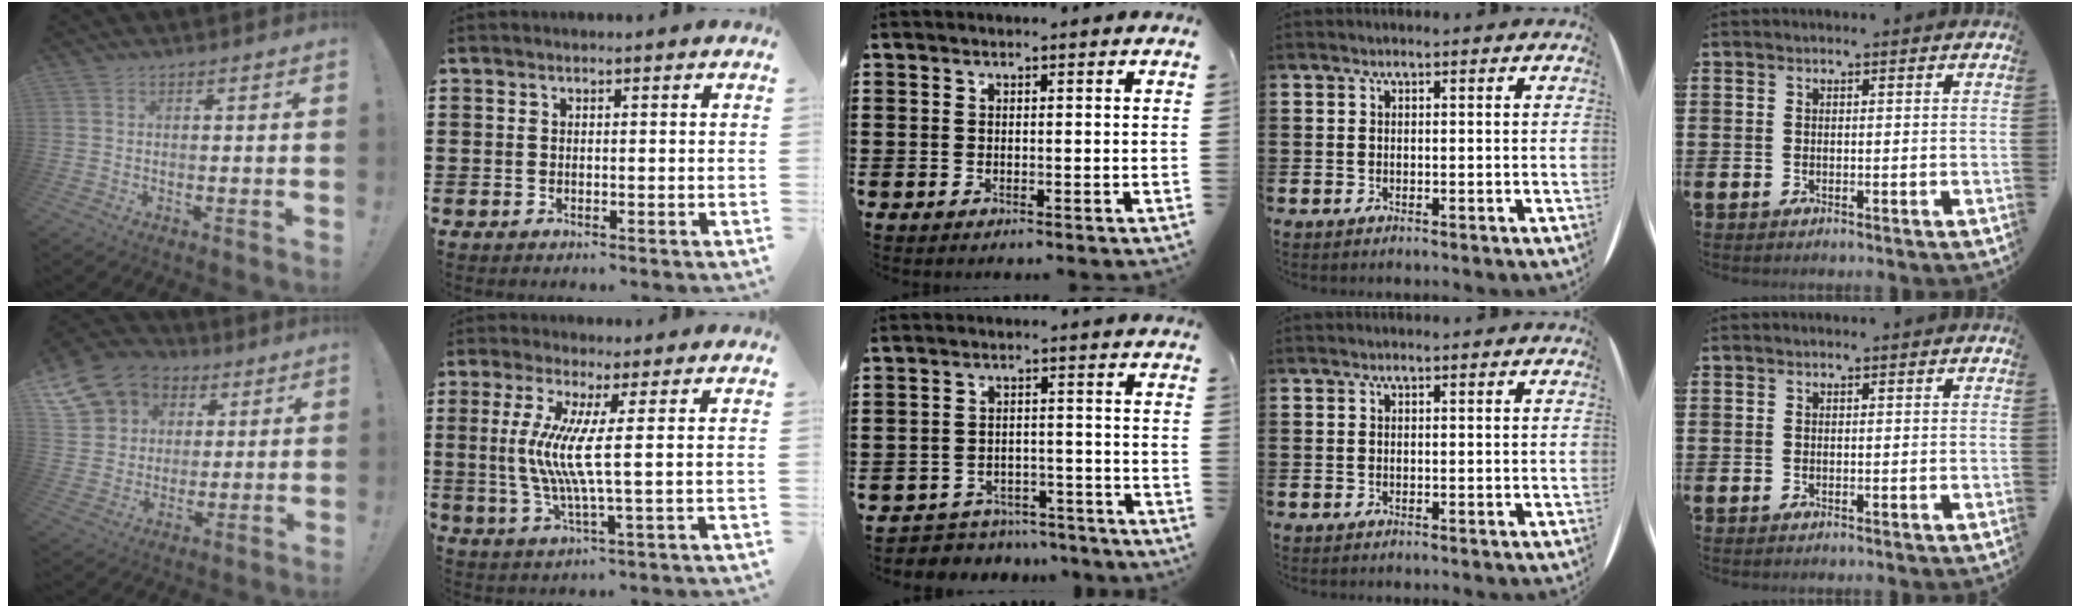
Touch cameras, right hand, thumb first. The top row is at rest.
{"thumb": {"total": 13.0, "force": [6.3, 10.7, 3.9], "torque": [-0.052, -0.037, 0.133]}, "index": {"total": 8.3, "force": [0.9, -0.1, 8.3], "torque": [-0.184, -0.024, 0.006]}, "middle": {"total": 4.1, "force": [-4.1, 0.7, -0.2], "torque": [-0.004, 0.004, -0.087]}}